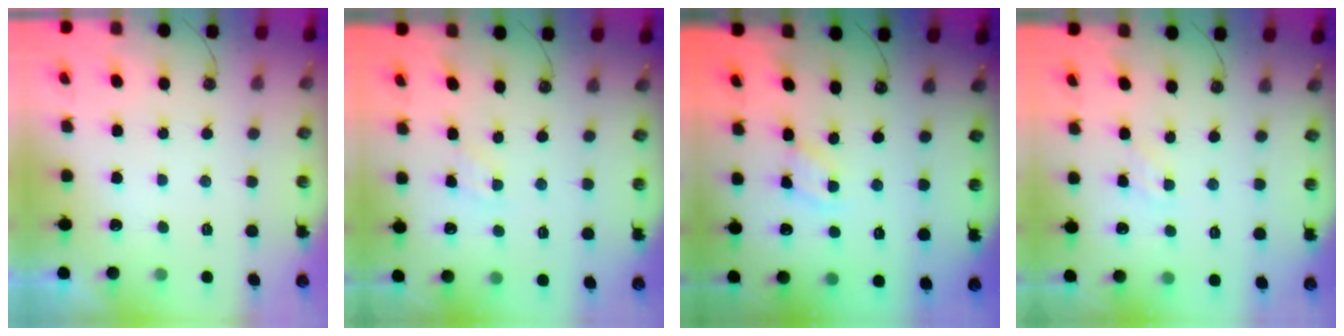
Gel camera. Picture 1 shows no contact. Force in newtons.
{"total": 2.9, "press": 2.9, "slide": 0.4}
{"total": 2.1, "press": 2.1, "slide": 0.3}
{"total": 1.1, "press": 1.1, "slide": 0.2}